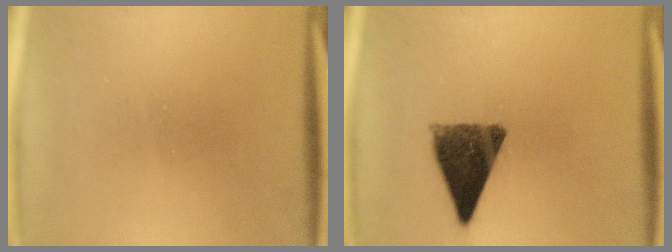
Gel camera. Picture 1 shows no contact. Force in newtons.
{"total": 10.2}